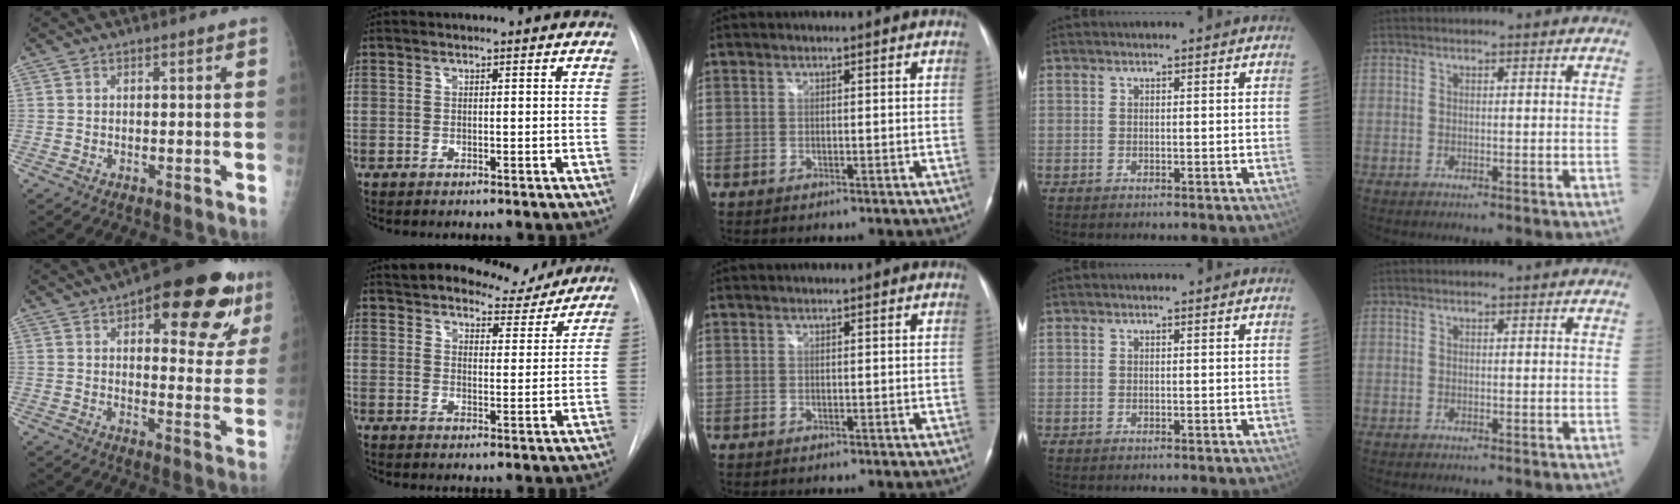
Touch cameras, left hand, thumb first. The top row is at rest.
{"thumb": {"total": 20.1, "force": [10.1, 7.9, 15.5], "torque": [-0.161, -0.021, 0.131]}, "index": {"total": 9.0, "force": [8.4, 2.8, 1.7], "torque": [-0.014, -0.006, 0.111]}}